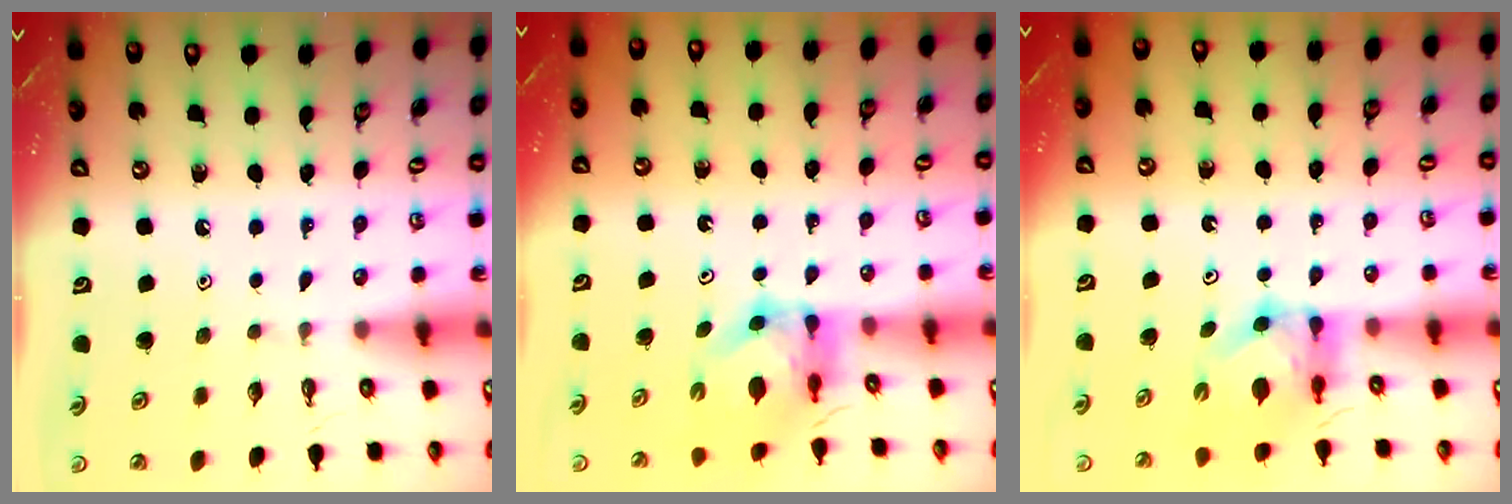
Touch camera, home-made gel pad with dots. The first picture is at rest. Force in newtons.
{"total": 6.1, "press": 6.1, "slide": 0.5}
{"total": 5.6, "press": 5.6, "slide": 0.3}